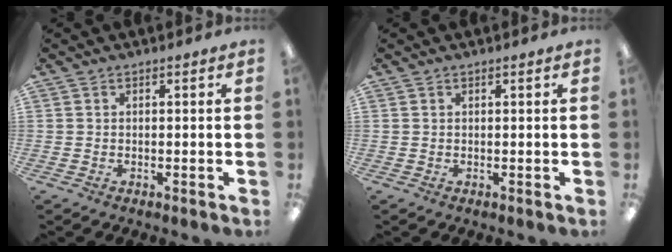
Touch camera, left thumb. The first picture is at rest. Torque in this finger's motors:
{"motor_torque": [-0.03, 0.02, -0.27, 0.12, -0.01]}